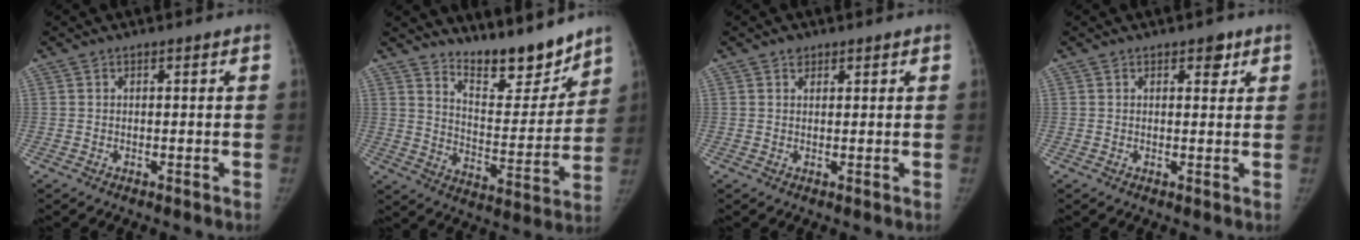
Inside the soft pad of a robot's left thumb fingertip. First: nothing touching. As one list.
[{"total": 13.3, "force": [11.9, 3.6, 4.9], "torque": [-0.039, -0.097, 0.202]}, {"total": 1.4, "force": [0.9, 1.0, 0.3], "torque": [0.008, -0.005, 0.012]}, {"total": 2.5, "force": [1.4, 1.5, 1.4], "torque": [-0.001, -0.005, 0.018]}]